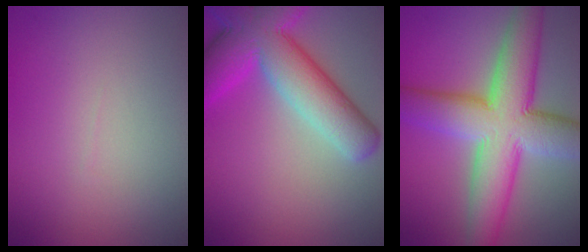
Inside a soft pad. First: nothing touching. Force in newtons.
{"total": 10.2, "press": 10.2, "slide": 0.5}
{"total": 11.5, "press": 11.5, "slide": 0.4}